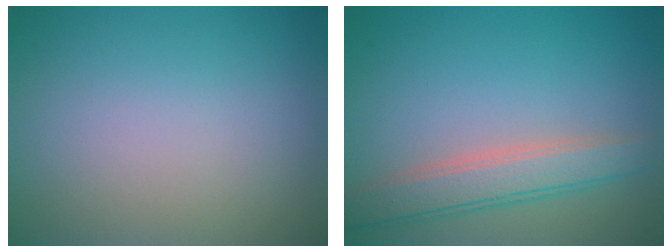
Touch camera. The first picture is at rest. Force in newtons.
{"total": 3.8, "press": 3.8, "slide": 0.2}